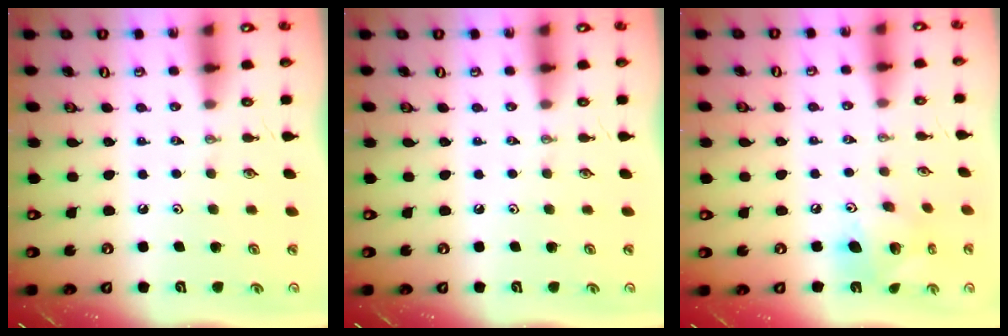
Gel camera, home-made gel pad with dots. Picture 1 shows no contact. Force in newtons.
{"total": 0.0}
{"total": 12.2, "press": 12.1, "slide": 1.3}